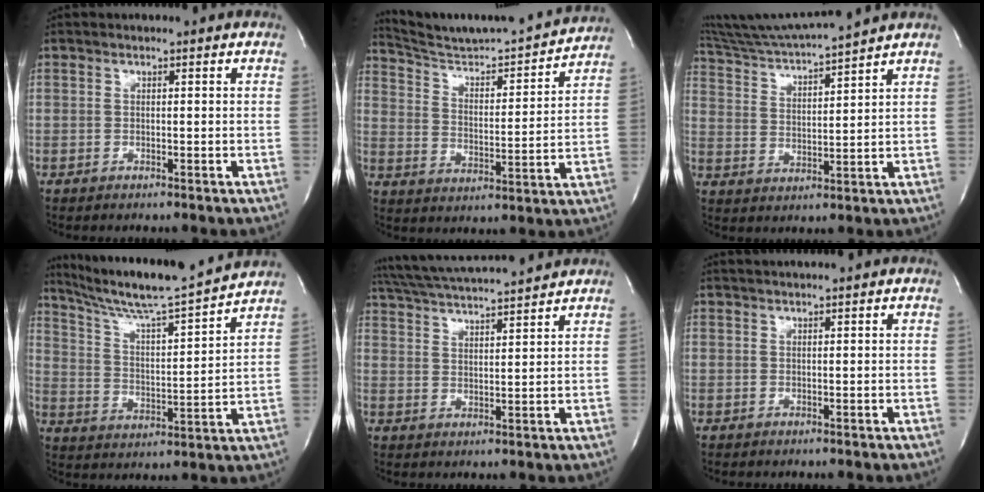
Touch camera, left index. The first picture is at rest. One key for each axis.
{"total": 17.9, "fx": 17.2, "fy": 0.5, "fz": 5.1, "tx": -0.087, "ty": -0.030, "tz": 0.253}
{"total": 12.9, "fx": 12.0, "fy": -1.5, "fz": 4.5, "tx": -0.093, "ty": 0.003, "tz": 0.208}
{"total": 16.3, "fx": 15.1, "fy": -1.2, "fz": 6.1, "tx": -0.119, "ty": -0.016, "tz": 0.242}
{"total": 13.8, "fx": 12.7, "fy": -0.2, "fz": 5.2, "tx": -0.108, "ty": 0.021, "tz": 0.201}
{"total": 2.5, "fx": 2.2, "fy": -0.5, "fz": 1.0, "tx": -0.010, "ty": 0.019, "tz": 0.041}